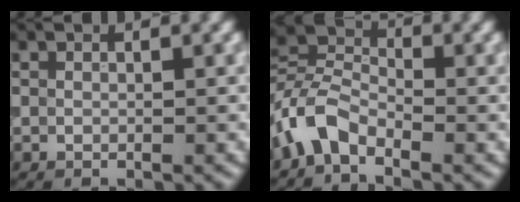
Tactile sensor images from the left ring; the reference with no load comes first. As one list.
[{"total": 4.3, "force": [-2.7, 2.3, 2.4], "torque": [-0.054, 0.009, -0.067]}]